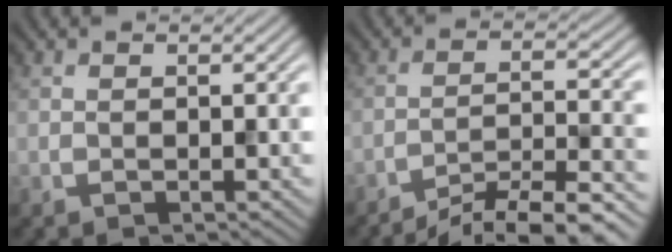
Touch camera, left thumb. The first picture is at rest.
{"total": 9.7, "force": [-8.2, 1.6, 4.9], "torque": [-0.080, -0.003, -0.126]}